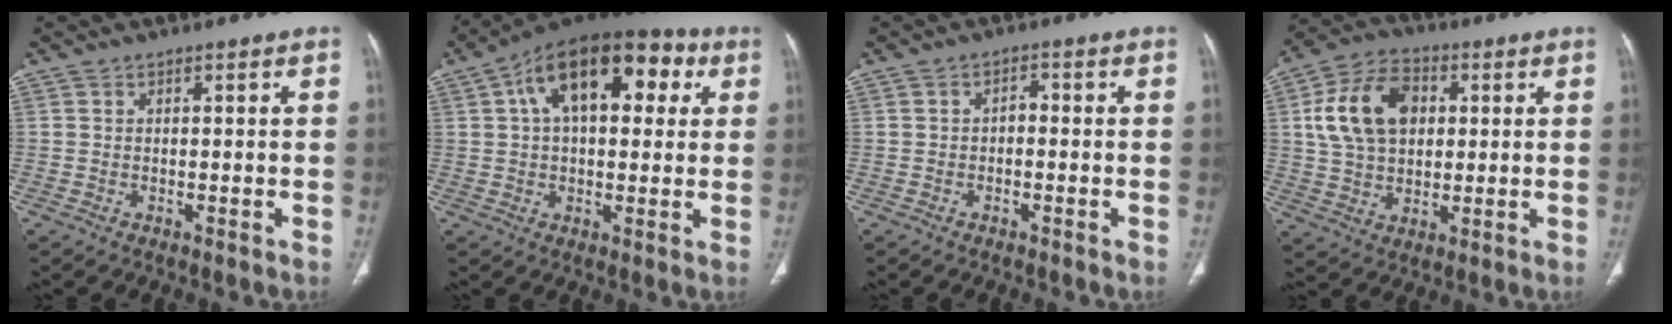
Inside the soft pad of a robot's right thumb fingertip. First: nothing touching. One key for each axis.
{"total": 20.3, "fx": 6.3, "fy": 11.1, "fz": 15.8, "tx": -0.214, "ty": 0.032, "tz": 0.089}
{"total": 1.7, "fx": -0.4, "fy": 1.1, "fz": 1.2, "tx": -0.013, "ty": 0.010, "tz": -0.011}
{"total": 14.8, "fx": 3.1, "fy": 10.2, "fz": 10.2, "tx": -0.167, "ty": 0.011, "tz": 0.053}